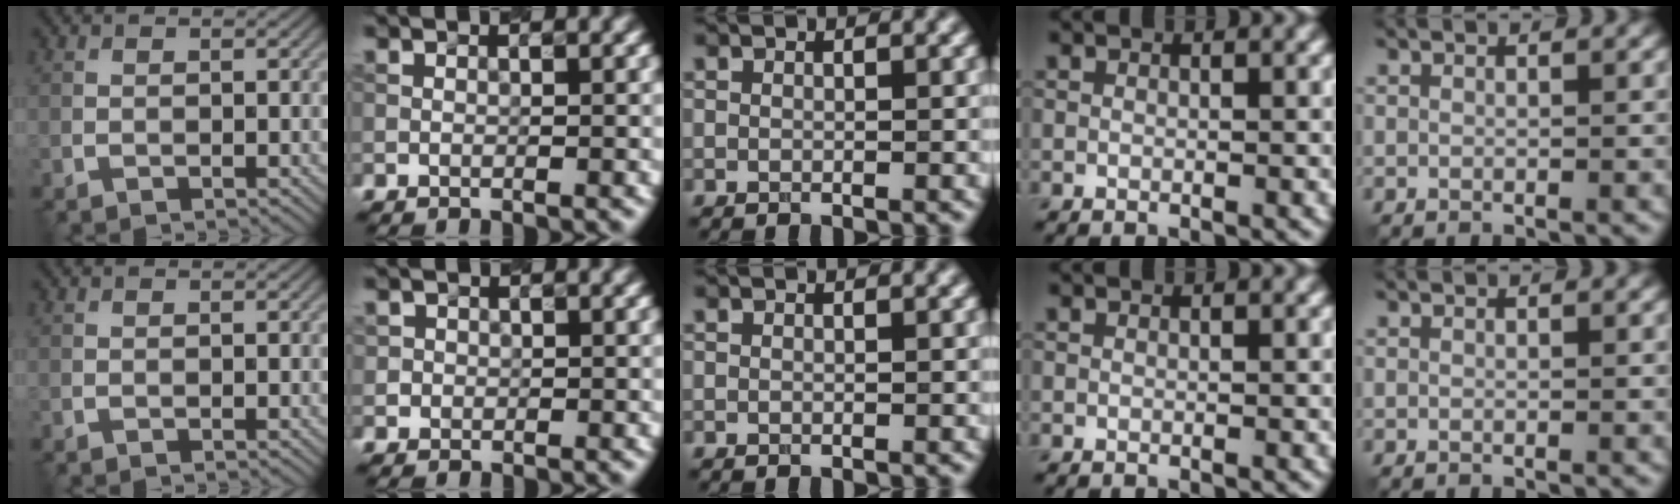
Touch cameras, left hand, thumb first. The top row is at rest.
{"index": {"total": 0.9, "force": [0.0, 0.9, 0.0], "torque": [0.011, -0.003, 0.002]}}